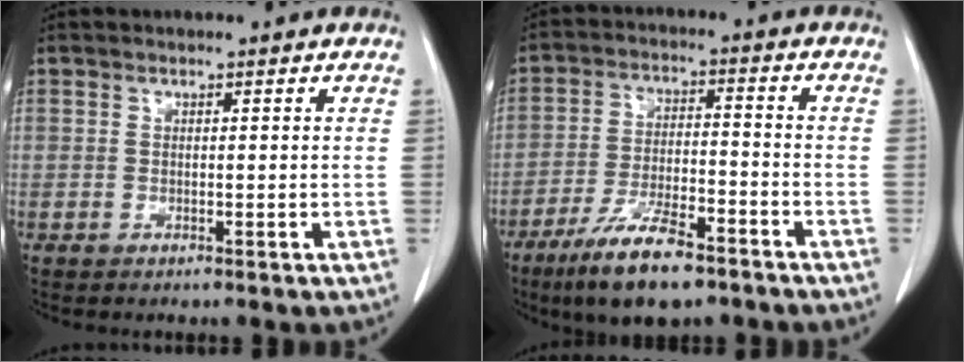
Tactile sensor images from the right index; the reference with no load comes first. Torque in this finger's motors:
{"motor_torque": [0.94, -0.90, 0.58, 0.20]}